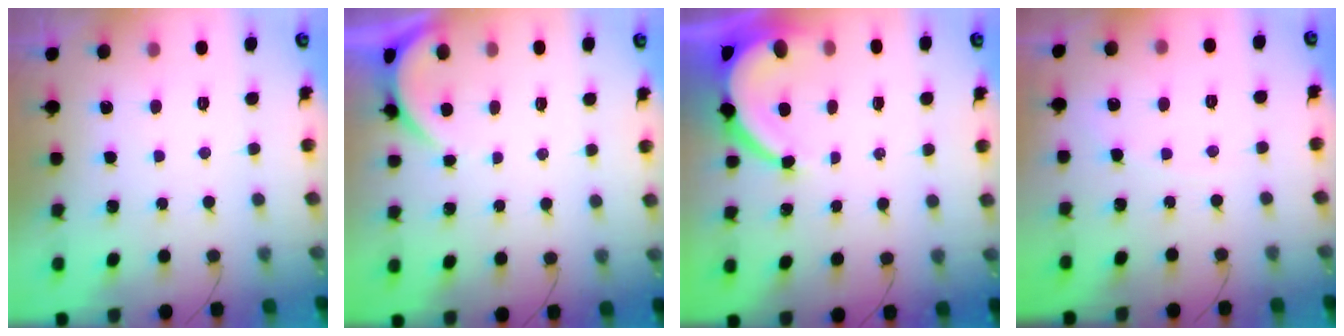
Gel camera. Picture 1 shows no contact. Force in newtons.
{"total": 2.1, "press": 2.1, "slide": 0.3}
{"total": 6.6, "press": 6.5, "slide": 0.8}
{"total": 3.7, "press": 3.6, "slide": 0.4}